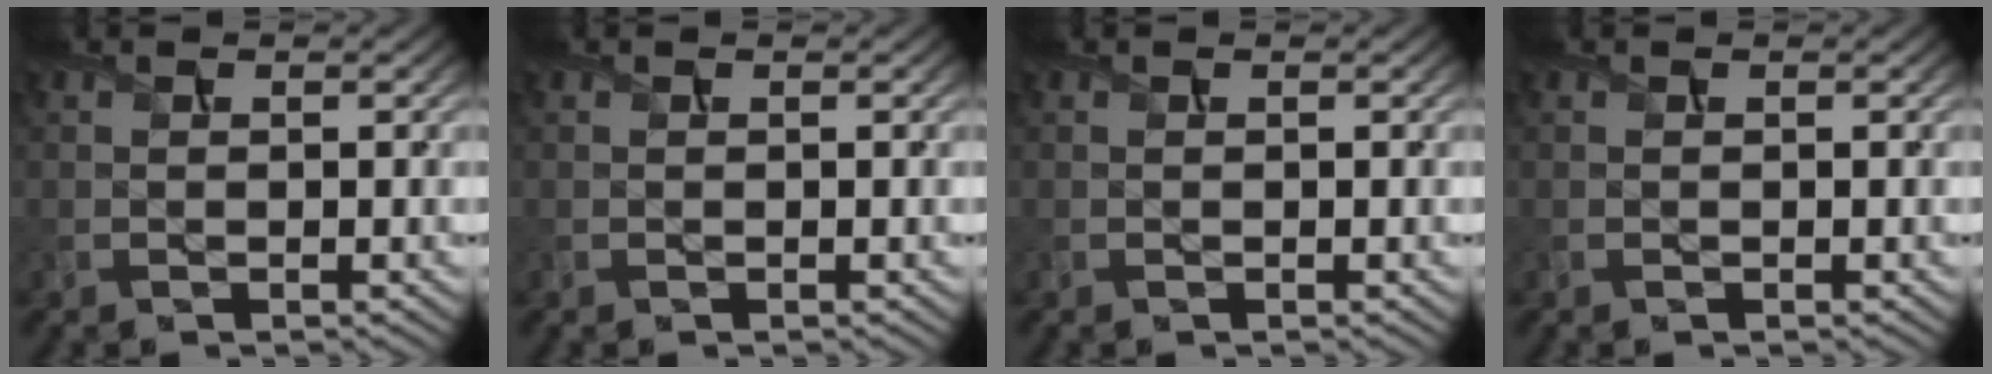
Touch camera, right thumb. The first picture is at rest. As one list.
[{"total": 0.0}, {"total": 0.0}, {"total": 0.0}]